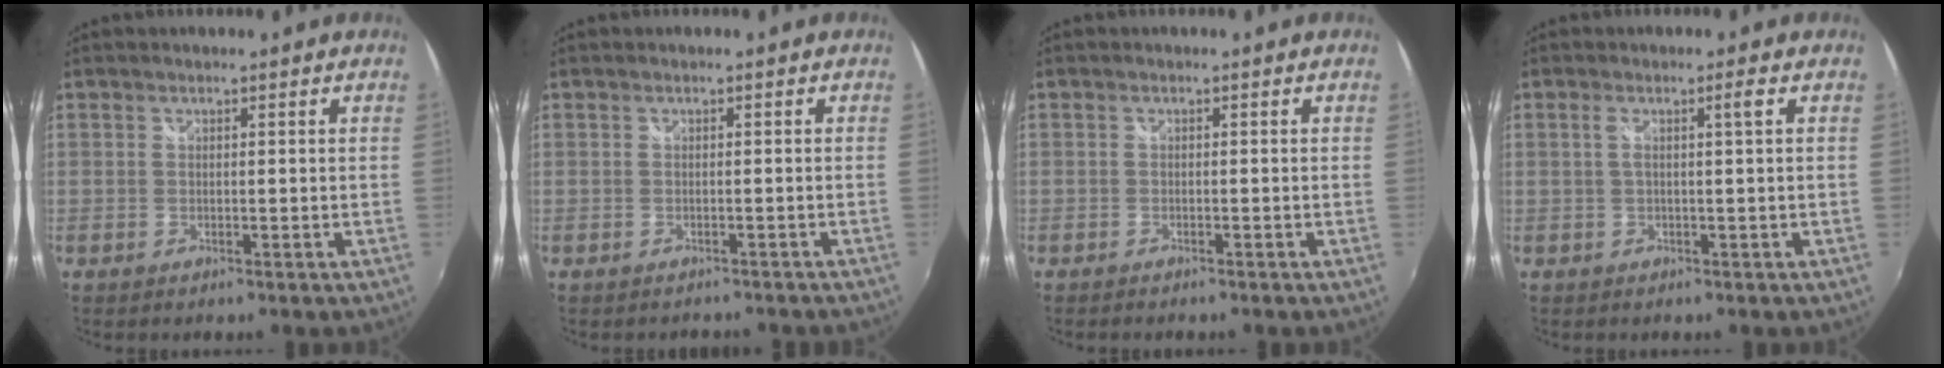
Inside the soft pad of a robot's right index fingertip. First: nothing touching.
{"total": 2.9, "force": [-2.6, 1.1, 0.8], "torque": [-0.016, -0.012, -0.031]}
{"total": 1.3, "force": [-1.2, 0.5, 0.2], "torque": [-0.012, -0.003, -0.023]}
{"total": 2.0, "force": [0.1, -0.6, 1.9], "torque": [-0.033, 0.001, 0.003]}